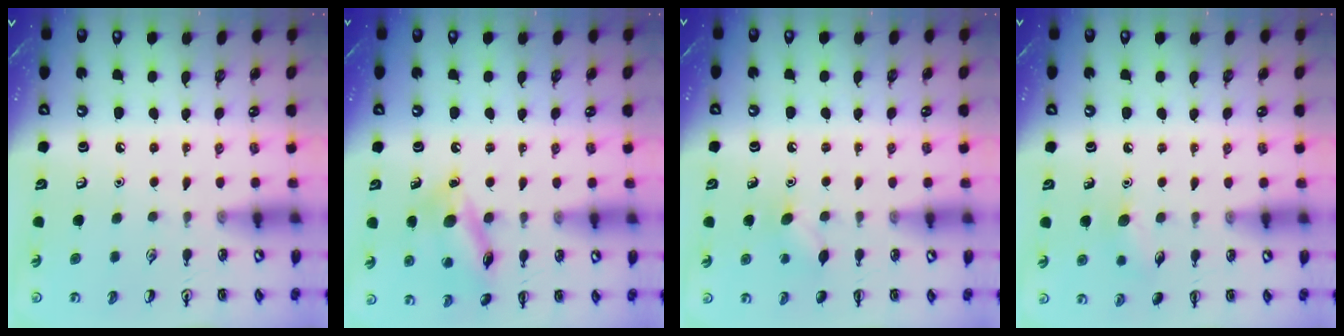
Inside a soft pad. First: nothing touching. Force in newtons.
{"total": 13.9, "press": 13.8, "slide": 1.0}
{"total": 6.1, "press": 5.9, "slide": 1.7}
{"total": 7.0, "press": 6.7, "slide": 2.0}